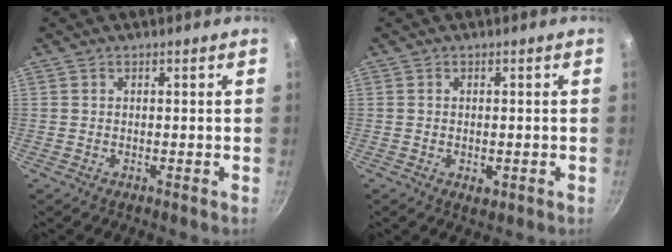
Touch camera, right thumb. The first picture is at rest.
{"total": 2.2, "force": [-0.5, 1.3, 1.7], "torque": [-0.024, -0.004, -0.007]}